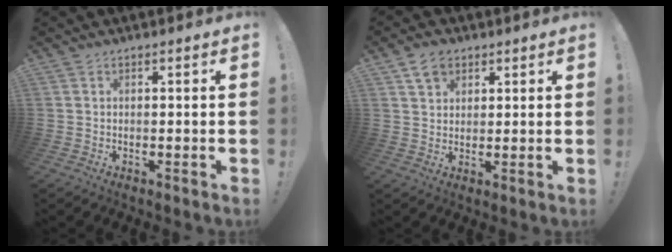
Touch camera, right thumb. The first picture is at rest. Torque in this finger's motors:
{"motor_torque": [-0.41, 0.51, -0.14, 0.15, 0.00]}